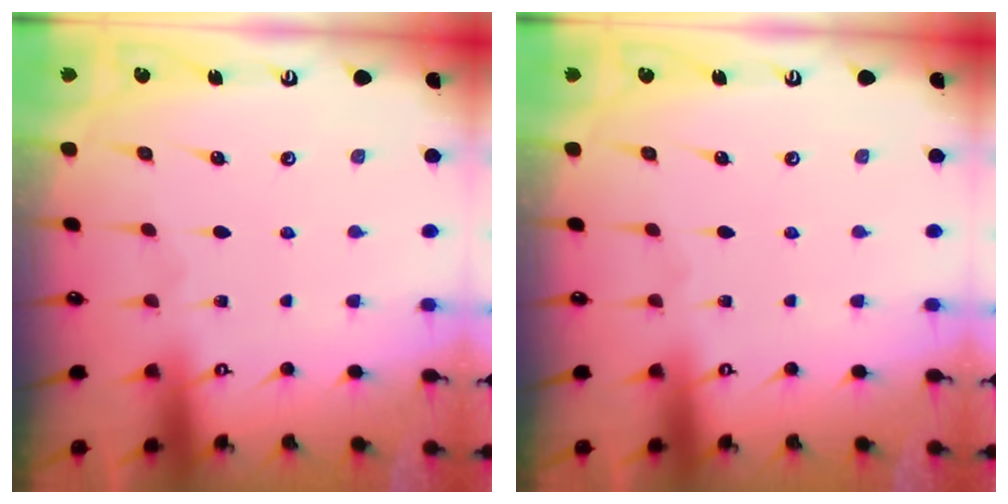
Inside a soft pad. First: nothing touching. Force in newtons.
{"total": 0.0}